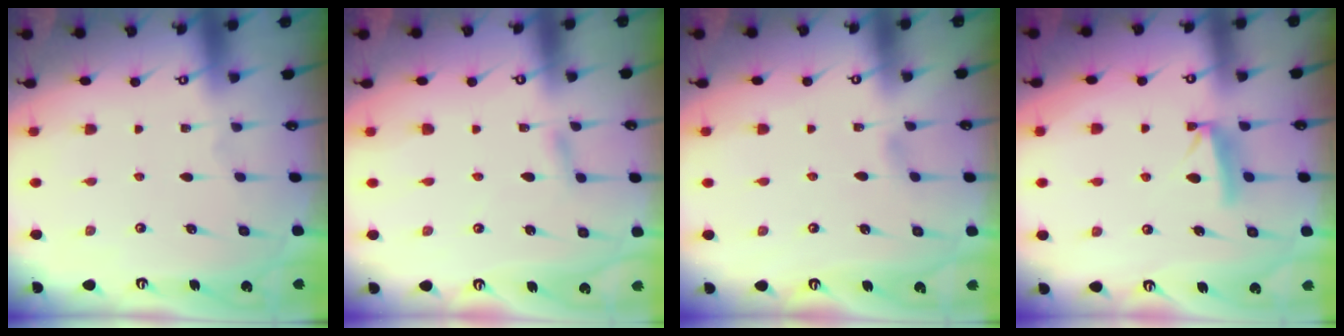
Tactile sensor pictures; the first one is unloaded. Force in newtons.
{"total": 3.1, "press": 3.1, "slide": 0.4}
{"total": 3.3, "press": 3.3, "slide": 0.4}
{"total": 7.9, "press": 7.8, "slide": 0.9}